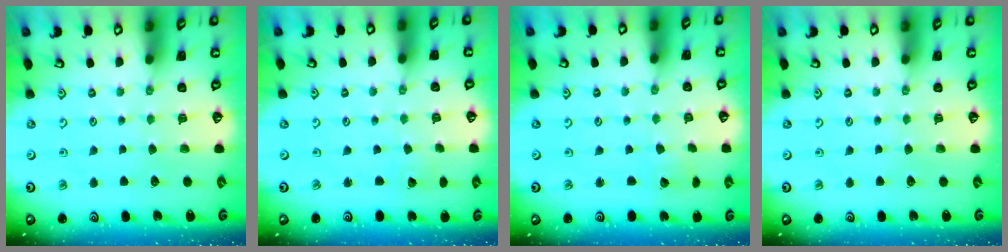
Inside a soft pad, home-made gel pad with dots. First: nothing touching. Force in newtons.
{"total": 1.9, "press": 1.9, "slide": 0.3}
{"total": 1.7, "press": 1.7, "slide": 0.1}
{"total": 0.0}